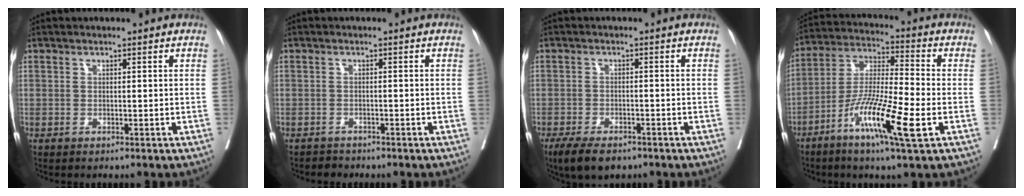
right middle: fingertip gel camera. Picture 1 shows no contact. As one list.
[{"total": 1.6, "force": [-1.5, 0.5, -0.2], "torque": [0.000, -0.003, -0.026]}, {"total": 7.2, "force": [-5.2, 2.7, 4.0], "torque": [-0.063, -0.008, -0.082]}, {"total": 13.4, "force": [-5.6, 0.6, 12.2], "torque": [-0.239, -0.019, -0.106]}]